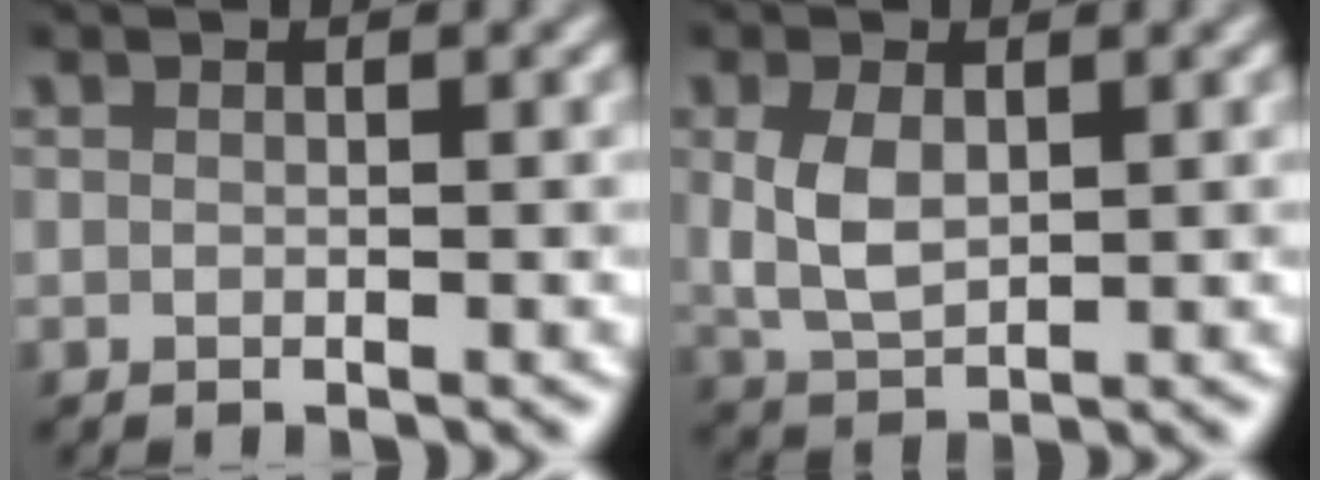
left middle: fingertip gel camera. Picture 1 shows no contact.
{"total": 3.3, "force": [0.6, 1.9, 2.6], "torque": [-0.062, -0.001, 0.018]}